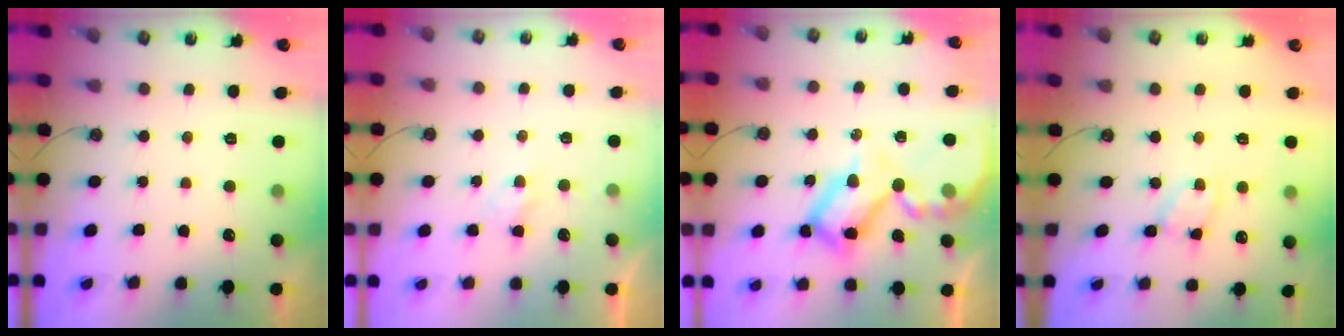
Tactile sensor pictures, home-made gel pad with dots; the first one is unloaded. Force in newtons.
{"total": 2.8, "press": 2.8, "slide": 0.2}
{"total": 19.8, "press": 19.7, "slide": 2.0}
{"total": 2.9, "press": 2.9, "slide": 0.4}